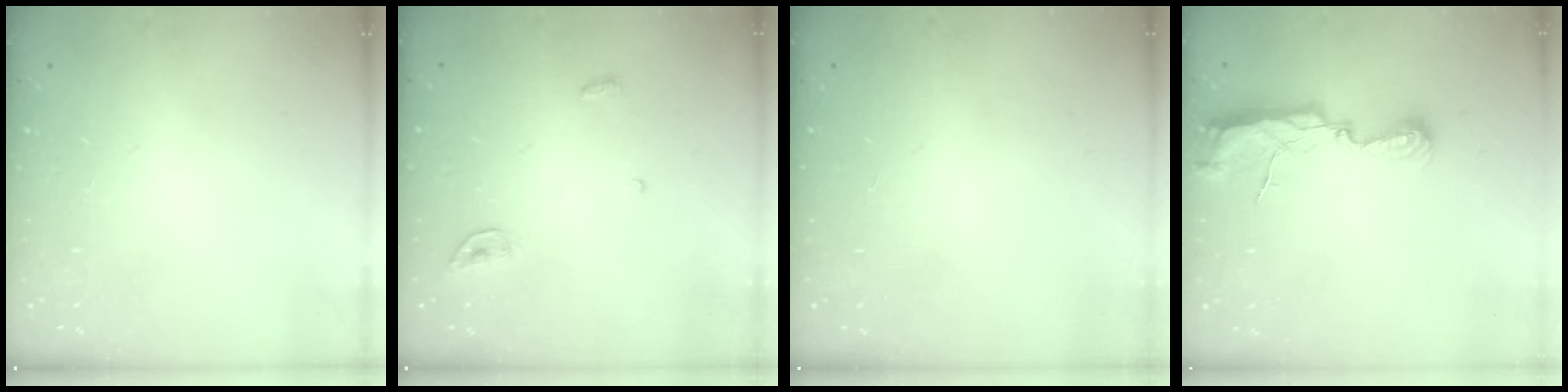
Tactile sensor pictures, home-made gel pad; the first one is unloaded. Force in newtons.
{"total": 3.4, "press": 3.4, "slide": 0.3}
{"total": 1.1, "press": 0.9, "slide": 0.6}
{"total": 7.3, "press": 7.3, "slide": 0.5}